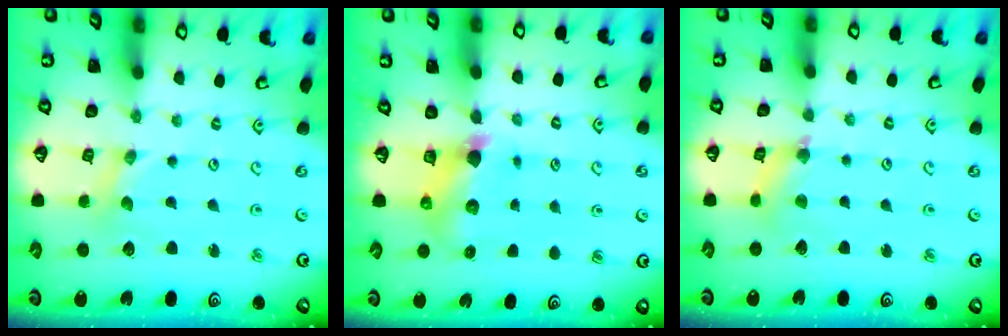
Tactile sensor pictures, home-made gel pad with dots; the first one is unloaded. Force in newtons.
{"total": 5.4, "press": 5.4, "slide": 0.5}
{"total": 3.9, "press": 3.9, "slide": 0.4}